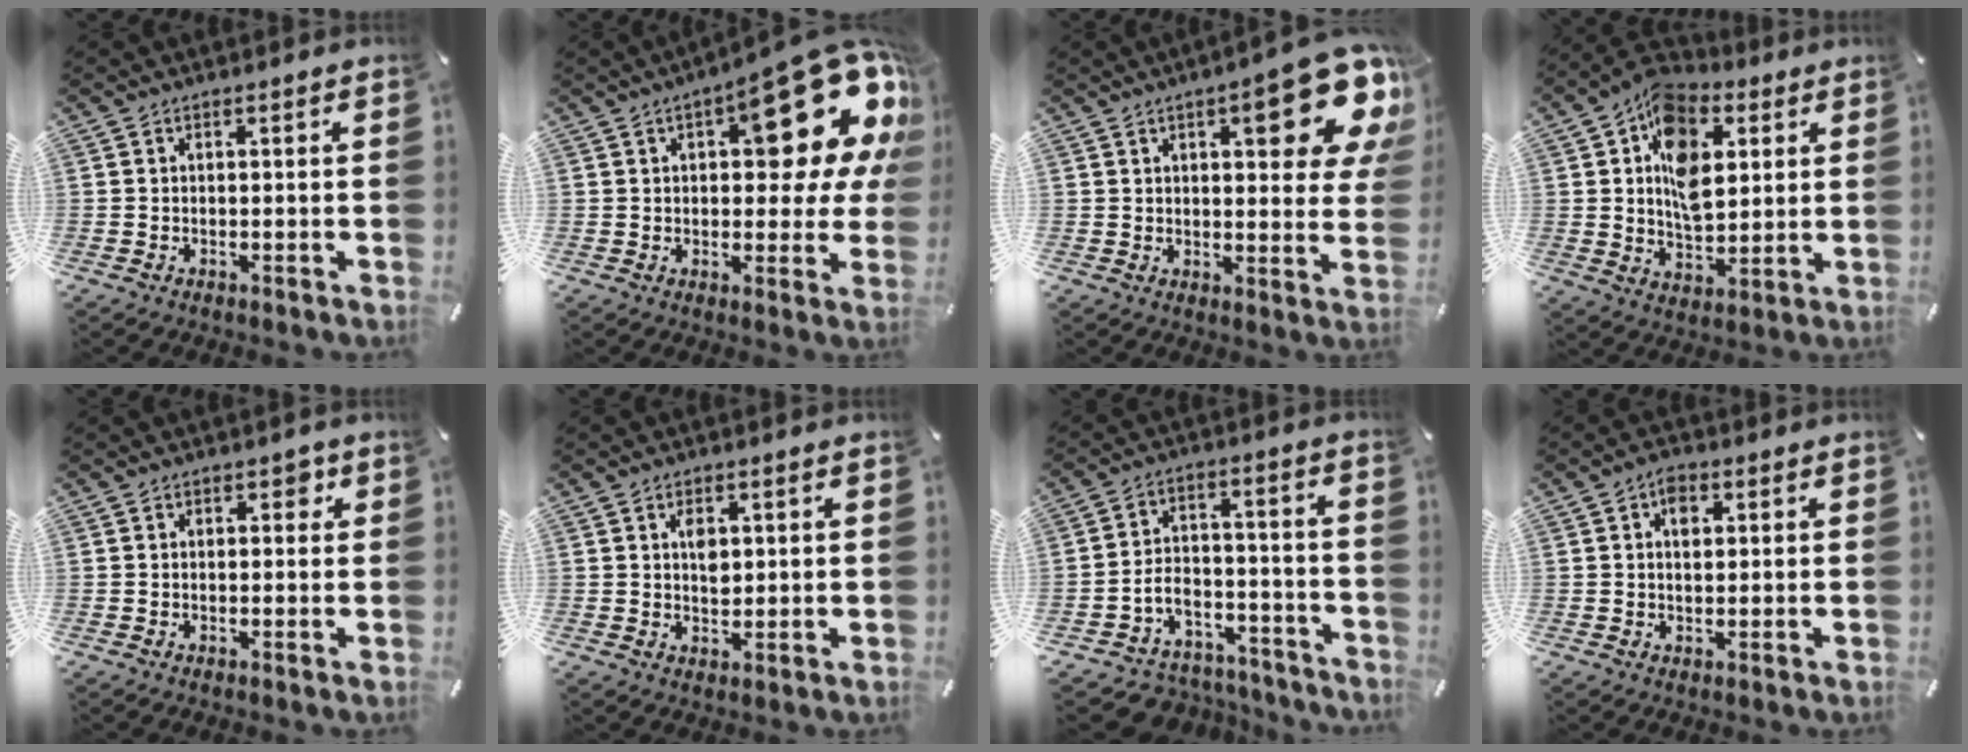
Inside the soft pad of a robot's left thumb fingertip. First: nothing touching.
{"total": 21.6, "force": [9.6, 8.7, 17.3], "torque": [-0.216, -0.067, 0.153]}
{"total": 17.9, "force": [8.6, 6.7, 14.3], "torque": [-0.170, -0.049, 0.132]}
{"total": 14.5, "force": [4.0, 10.0, 9.8], "torque": [-0.163, -0.001, 0.073]}
{"total": 2.1, "force": [0.6, 1.5, 1.3], "torque": [-0.006, -0.001, 0.003]}
{"total": 4.7, "force": [1.4, 3.2, 3.2], "torque": [-0.037, -0.008, 0.018]}
{"total": 7.0, "force": [-3.1, 5.9, 1.9], "torque": [-0.038, 0.017, -0.053]}
{"total": 3.7, "force": [1.0, 2.4, 2.6], "torque": [-0.040, 0.001, 0.013]}